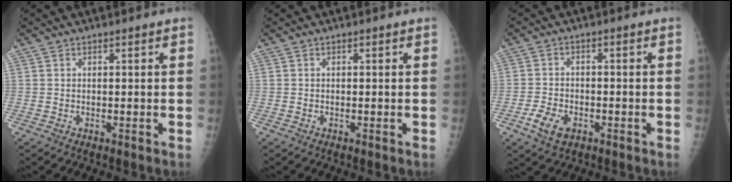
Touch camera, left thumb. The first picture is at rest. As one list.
[{"total": 0.0}, {"total": 5.3, "force": [-2.6, 3.3, 3.1], "torque": [-0.057, 0.009, -0.046]}]